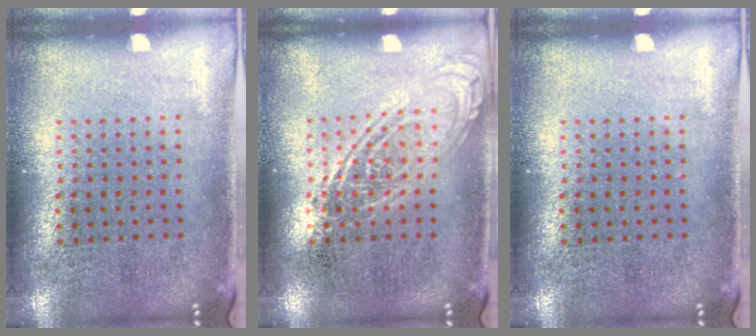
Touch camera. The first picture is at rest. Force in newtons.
{"total": 2.4, "press": 2.3, "slide": 0.3}
{"total": 0.0}